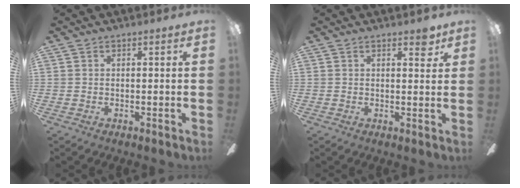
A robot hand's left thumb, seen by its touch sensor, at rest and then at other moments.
{"total": 3.0, "force": [2.1, 1.4, 1.7], "torque": [-0.012, -0.005, 0.032]}